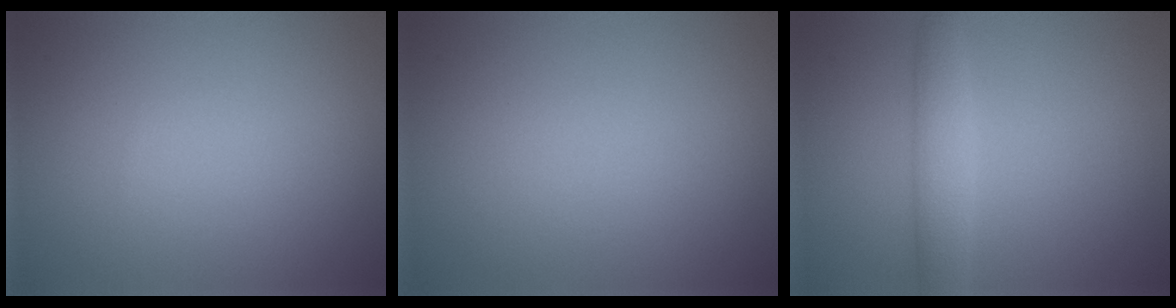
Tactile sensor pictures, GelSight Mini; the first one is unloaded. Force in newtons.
{"total": 0.0}
{"total": 2.9, "press": 2.9, "slide": 0.0}